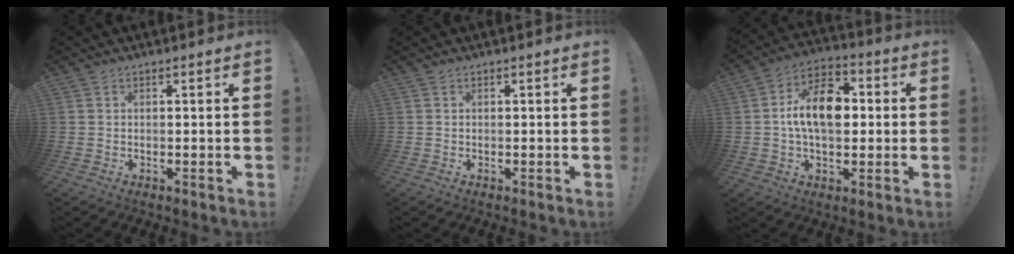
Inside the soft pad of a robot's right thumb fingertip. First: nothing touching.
{"total": 0.0}
{"total": 14.6, "force": [0.9, 9.0, 11.4], "torque": [-0.191, 0.011, 0.016]}